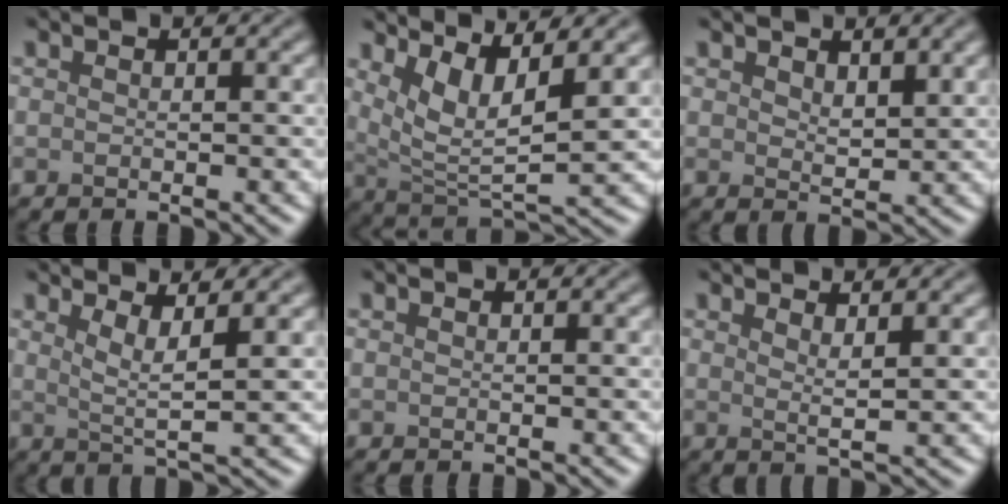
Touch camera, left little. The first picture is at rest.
{"total": 5.5, "force": [2.9, 1.5, 4.4], "torque": [-0.091, -0.008, 0.061]}
{"total": 2.5, "force": [1.4, 1.3, 1.6], "torque": [-0.030, -0.006, 0.029]}
{"total": 3.1, "force": [1.4, 0.5, 2.7], "torque": [-0.045, -0.007, 0.027]}
{"total": 0.0}
{"total": 1.9, "force": [1.2, 0.4, 1.4], "torque": [-0.021, -0.003, 0.016]}